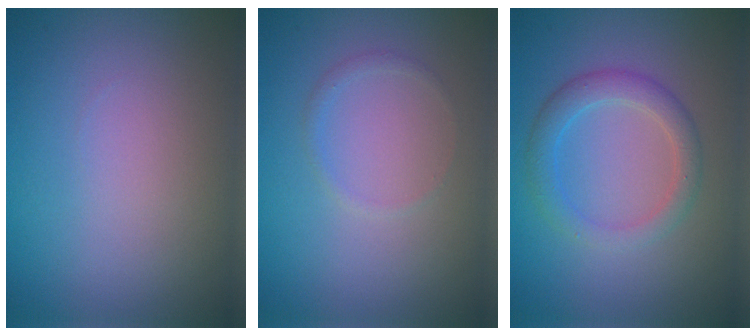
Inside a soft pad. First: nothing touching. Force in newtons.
{"total": 0.7, "press": 0.7, "slide": 0.0}
{"total": 2.8, "press": 2.8, "slide": 0.1}